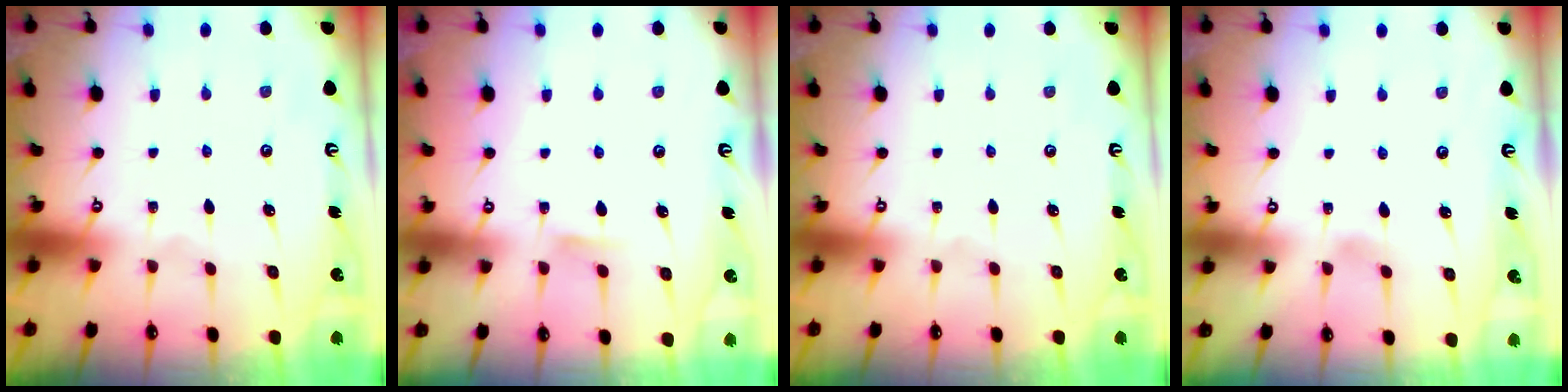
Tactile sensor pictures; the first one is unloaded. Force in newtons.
{"total": 4.3, "press": 4.3, "slide": 0.7}
{"total": 0.0}
{"total": 3.2, "press": 3.2, "slide": 0.4}